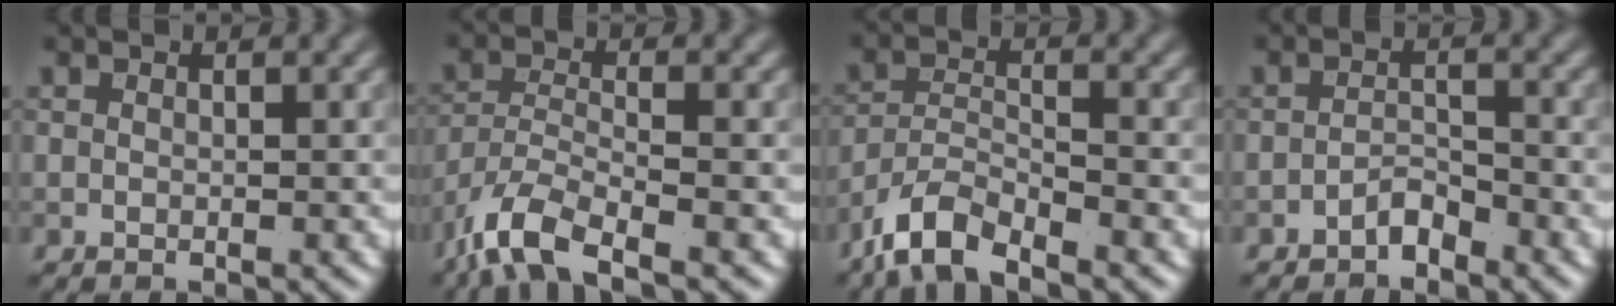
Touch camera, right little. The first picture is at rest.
{"total": 6.4, "force": [-4.6, 1.8, 4.1], "torque": [-0.081, -0.009, -0.098]}
{"total": 5.1, "force": [-4.1, 1.4, 2.7], "torque": [-0.049, -0.003, -0.087]}
{"total": 1.7, "force": [-1.4, 0.6, 0.8], "torque": [-0.012, 0.007, -0.029]}